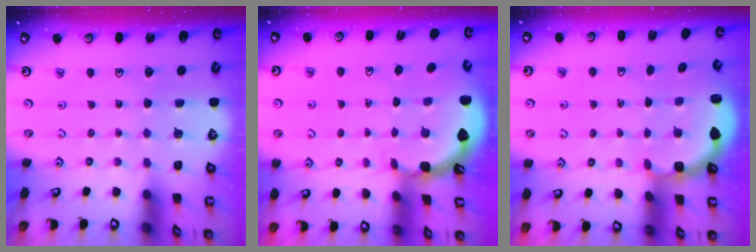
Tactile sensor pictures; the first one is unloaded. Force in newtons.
{"total": 1.8, "press": 1.8, "slide": 0.1}
{"total": 2.7, "press": 2.4, "slide": 1.4}